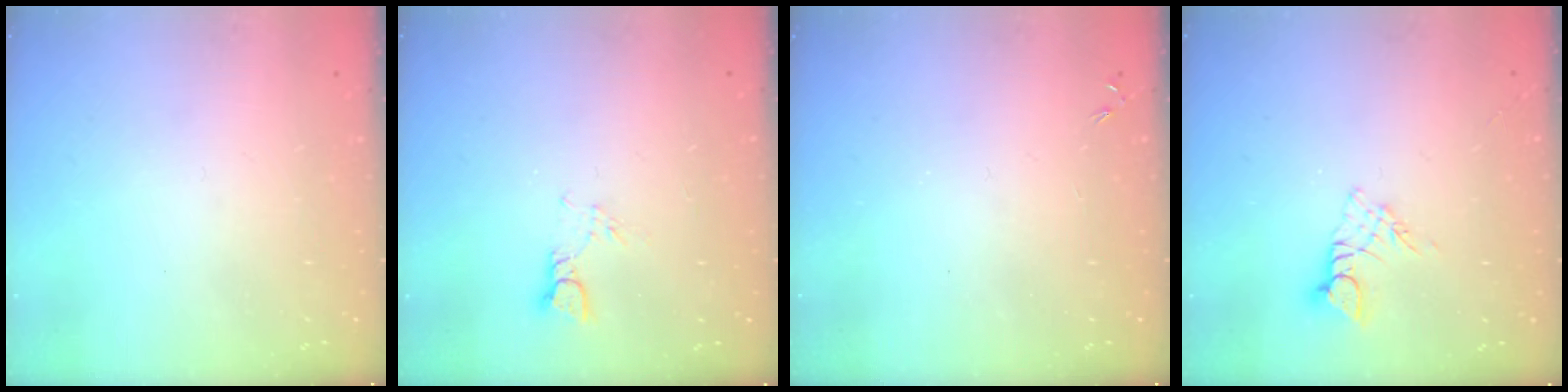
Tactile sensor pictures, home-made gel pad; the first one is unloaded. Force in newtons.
{"total": 3.5, "press": 3.4, "slide": 0.4}
{"total": 0.0}
{"total": 5.4, "press": 5.4, "slide": 0.4}